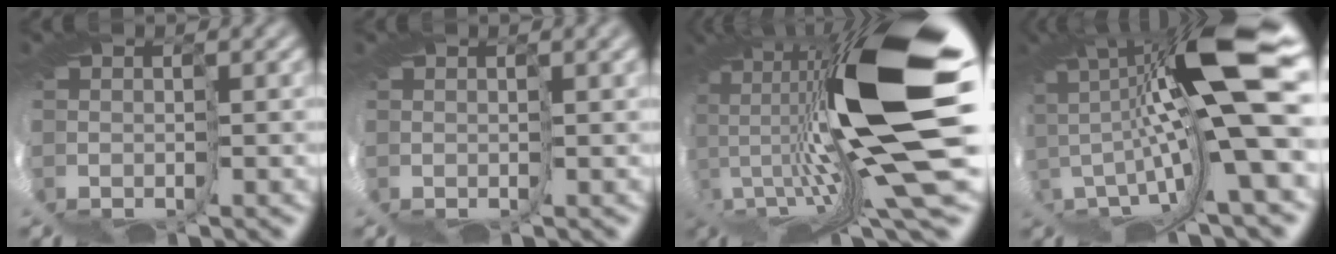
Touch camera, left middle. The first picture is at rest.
{"total": 2.2, "force": [1.3, 0.0, 1.8], "torque": [-0.037, -0.007, 0.033]}
{"total": 15.4, "force": [5.8, 0.8, 14.3], "torque": [-0.258, -0.003, 0.085]}
{"total": 12.1, "force": [3.9, -0.2, 11.5], "torque": [-0.213, 0.010, 0.060]}